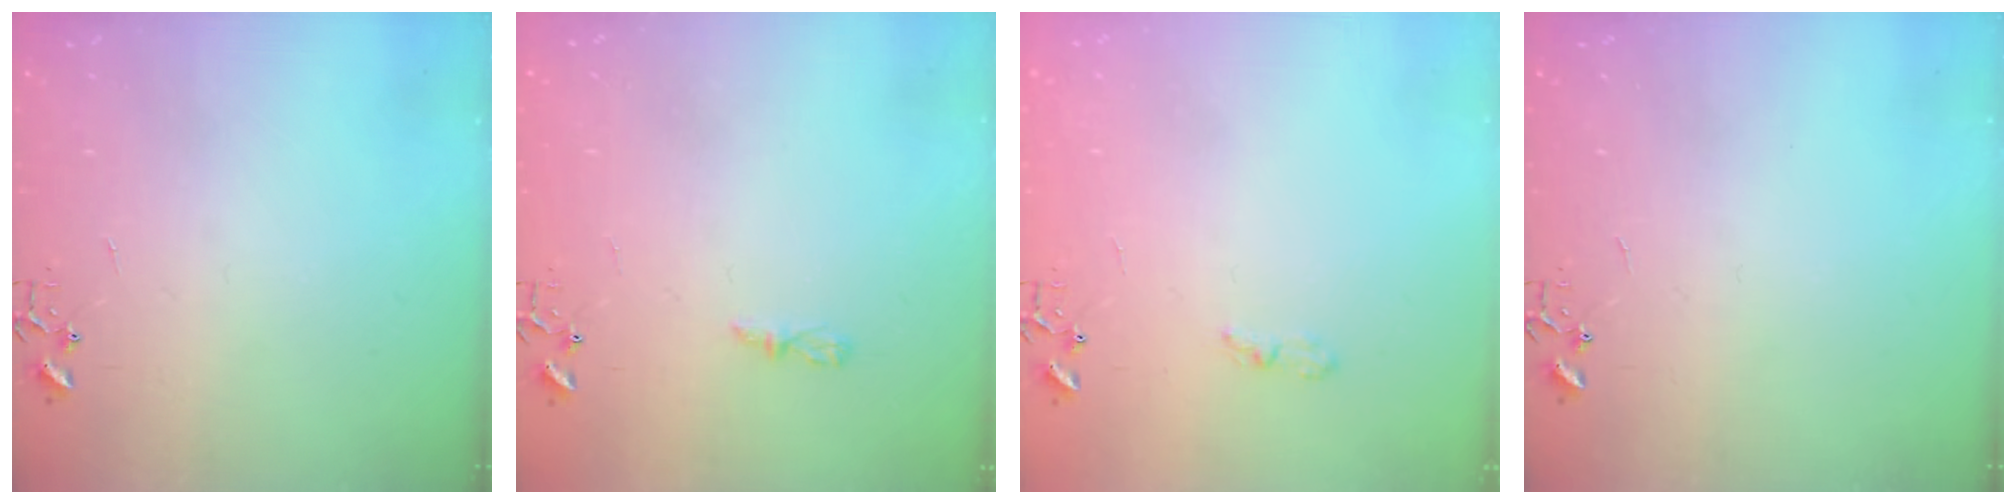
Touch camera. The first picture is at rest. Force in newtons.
{"total": 4.4, "press": 4.4, "slide": 0.6}
{"total": 3.3, "press": 3.3, "slide": 0.5}
{"total": 0.0}